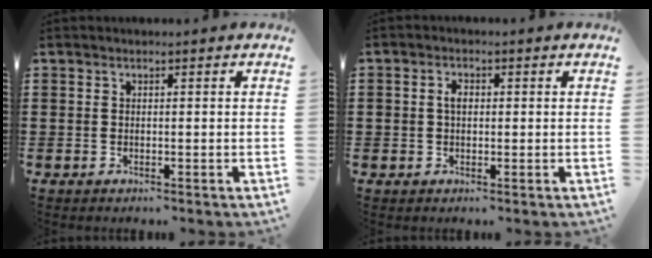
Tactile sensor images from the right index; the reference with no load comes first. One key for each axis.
{"total": 2.1, "fx": 0.2, "fy": 1.4, "fz": 1.6, "tx": -0.032, "ty": 0.008, "tz": 0.003}